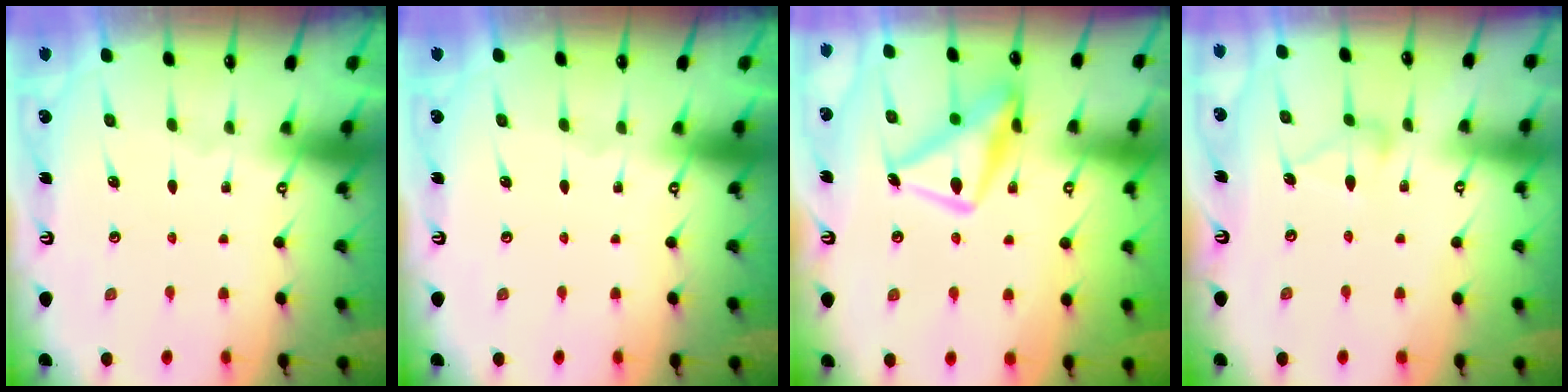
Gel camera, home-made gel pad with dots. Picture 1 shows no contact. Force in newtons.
{"total": 0.0}
{"total": 16.3, "press": 16.2, "slide": 1.4}
{"total": 7.9, "press": 7.9, "slide": 0.2}